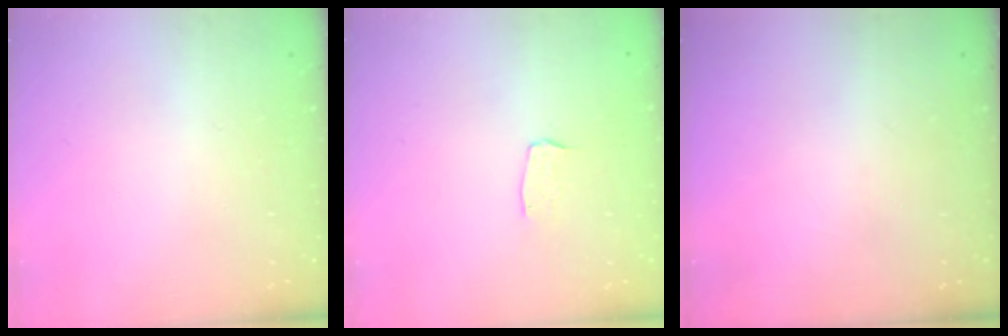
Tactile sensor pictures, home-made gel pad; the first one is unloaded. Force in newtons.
{"total": 3.0, "press": 3.0, "slide": 0.2}
{"total": 0.0}